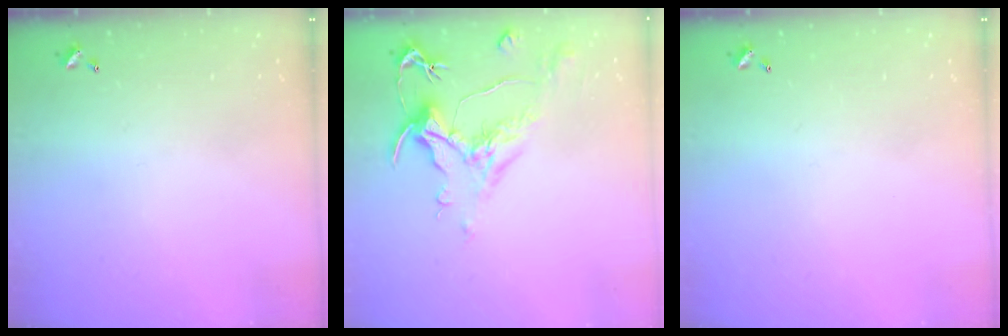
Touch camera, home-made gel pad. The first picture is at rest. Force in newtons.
{"total": 1.6, "press": 0.6, "slide": 1.4}
{"total": 0.0}